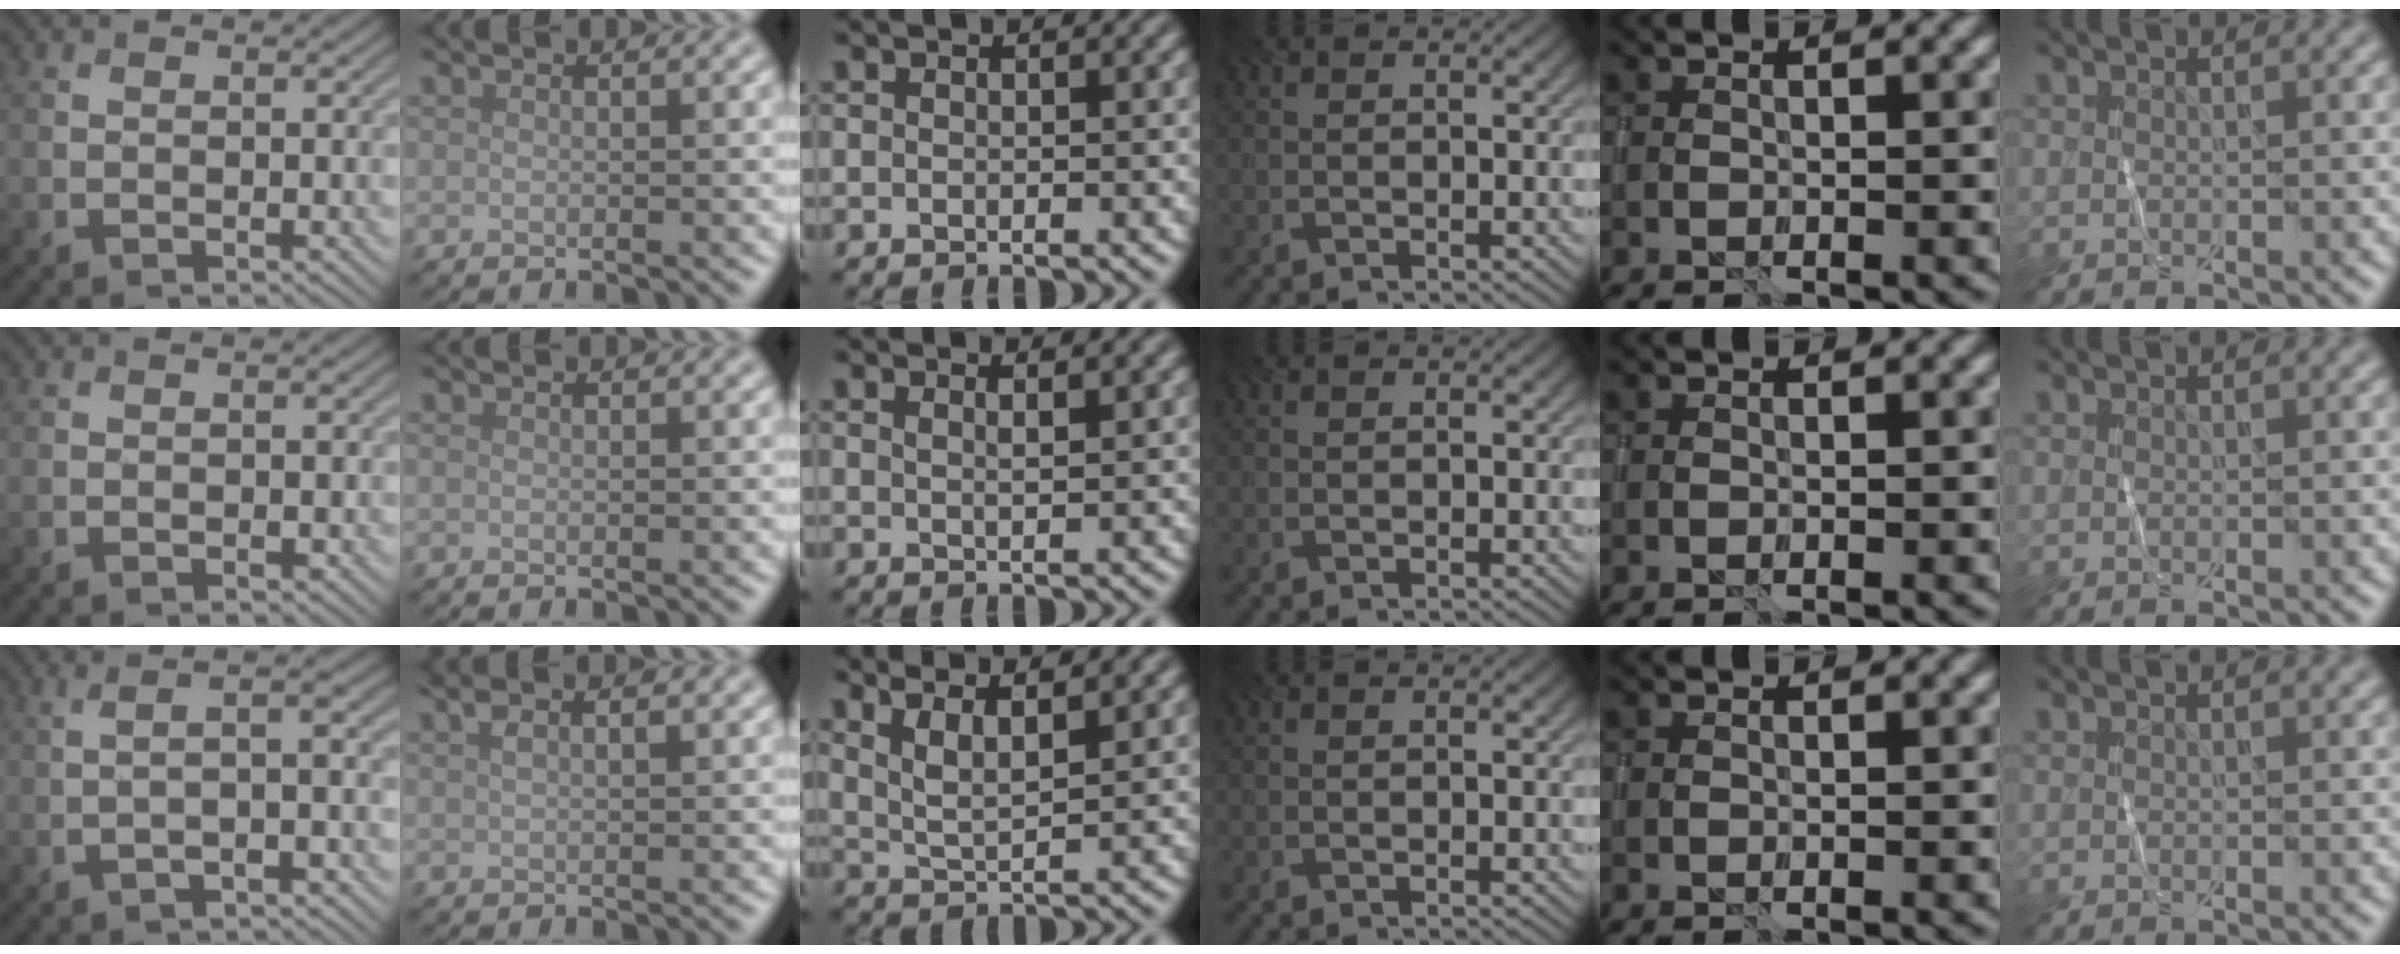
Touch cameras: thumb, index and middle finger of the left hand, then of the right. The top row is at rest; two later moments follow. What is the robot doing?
{"motion": "wrap", "object": "sponge"}